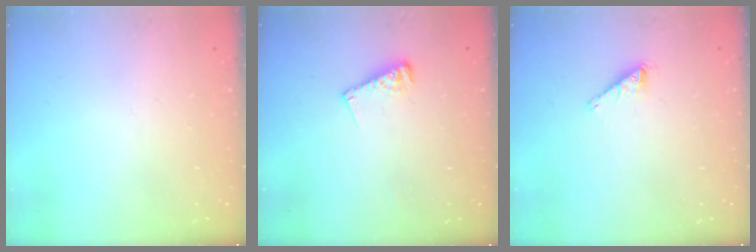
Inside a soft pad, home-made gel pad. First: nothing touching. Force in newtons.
{"total": 5.0, "press": 4.9, "slide": 0.7}
{"total": 1.8, "press": 1.8, "slide": 0.1}